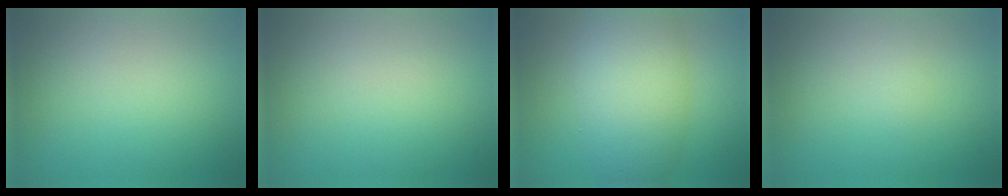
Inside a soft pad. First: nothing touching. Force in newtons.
{"total": 0.0}
{"total": 8.6, "press": 8.5, "slide": 0.7}
{"total": 0.7, "press": 0.7, "slide": 0.0}